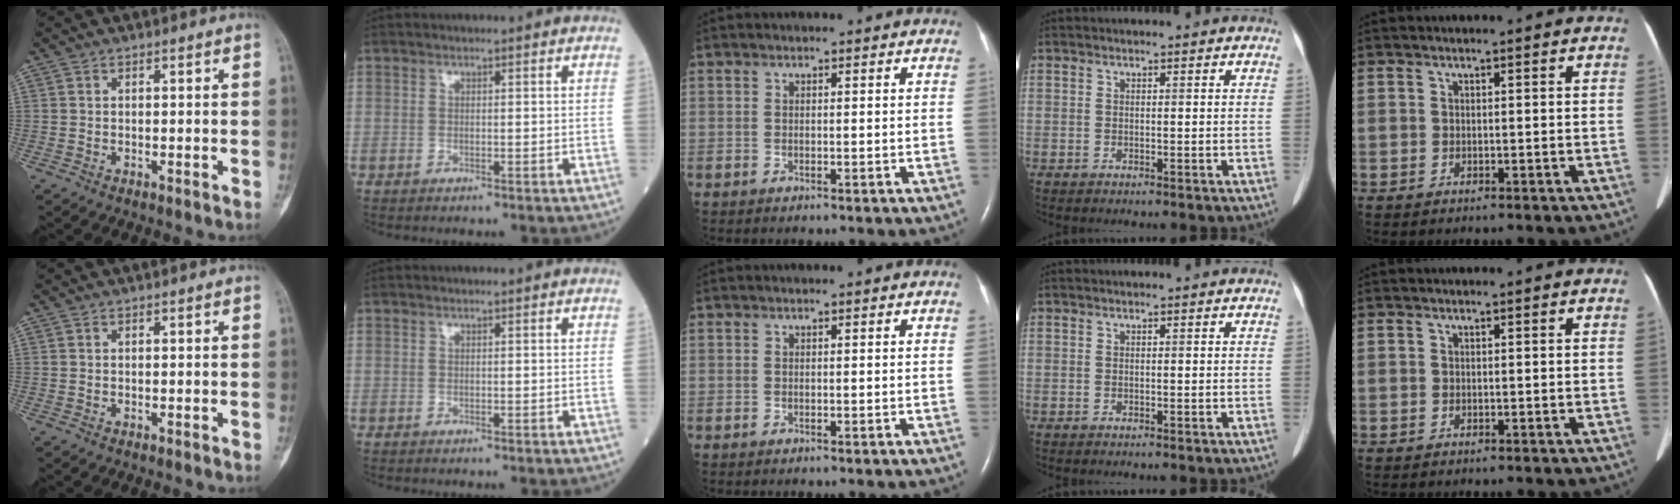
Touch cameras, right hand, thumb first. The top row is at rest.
{}